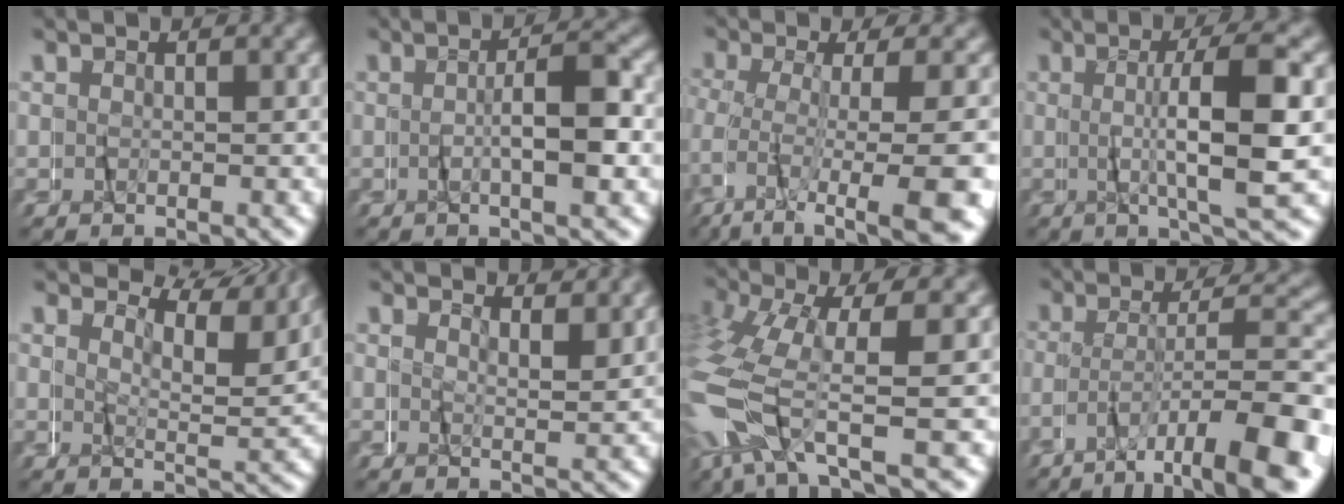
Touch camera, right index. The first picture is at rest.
{"total": 4.2, "force": [-0.2, 0.3, 4.1], "torque": [-0.056, 0.011, -0.006]}
{"total": 7.5, "force": [-3.8, 1.4, 6.3], "torque": [-0.106, -0.013, -0.056]}
{"total": 6.8, "force": [0.4, -0.2, 6.8], "torque": [-0.105, 0.011, 0.003]}
{"total": 4.9, "force": [4.0, 0.8, 2.8], "torque": [-0.037, 0.019, 0.053]}
{"total": 2.1, "force": [1.9, -0.9, -0.1], "torque": [-0.009, -0.001, 0.030]}
{"total": 7.7, "force": [-2.5, 4.2, 5.9], "torque": [-0.178, -0.028, -0.032]}
{"total": 8.7, "force": [-5.5, 1.5, 6.6], "torque": [-0.092, -0.006, -0.085]}